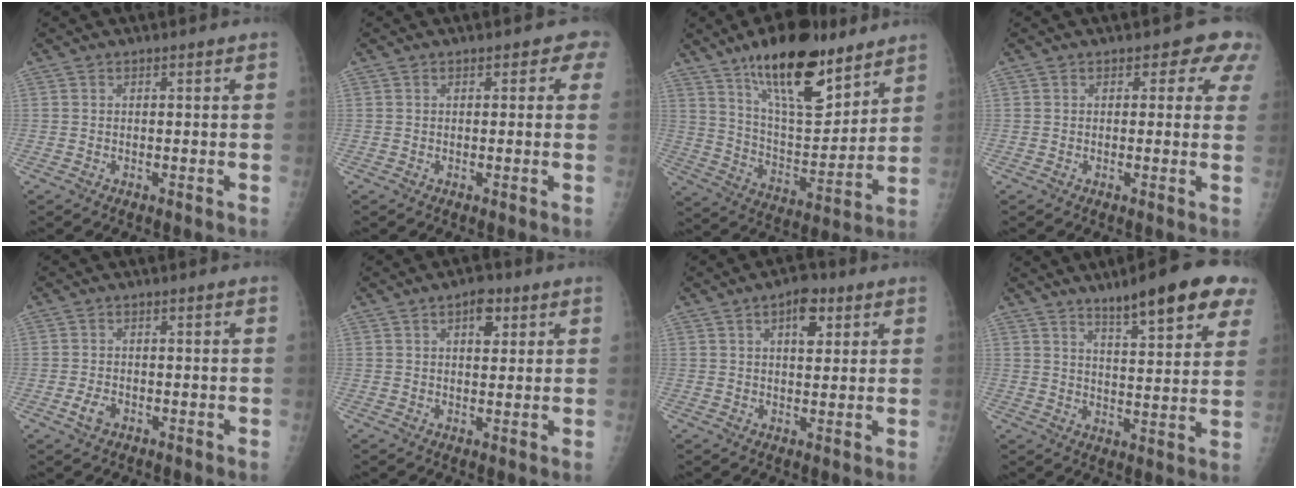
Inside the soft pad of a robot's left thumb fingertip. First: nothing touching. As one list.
[{"total": 2.0, "force": [1.0, 1.4, 1.1], "torque": [0.014, 0.003, 0.003]}, {"total": 20.8, "force": [13.8, 7.7, 13.6], "torque": [-0.184, -0.077, 0.236]}, {"total": 4.5, "force": [2.5, 2.9, 2.4], "torque": [0.011, -0.008, 0.012]}, {"total": 2.6, "force": [-1.1, 1.7, 1.6], "torque": [-0.031, 0.004, -0.019]}, {"total": 4.7, "force": [2.2, 2.6, 3.2], "torque": [-0.027, -0.006, 0.029]}, {"total": 6.1, "force": [2.8, 3.2, 4.3], "torque": [-0.045, -0.006, 0.038]}, {"total": 14.4, "force": [9.1, 3.0, 10.8], "torque": [-0.123, -0.037, 0.128]}]